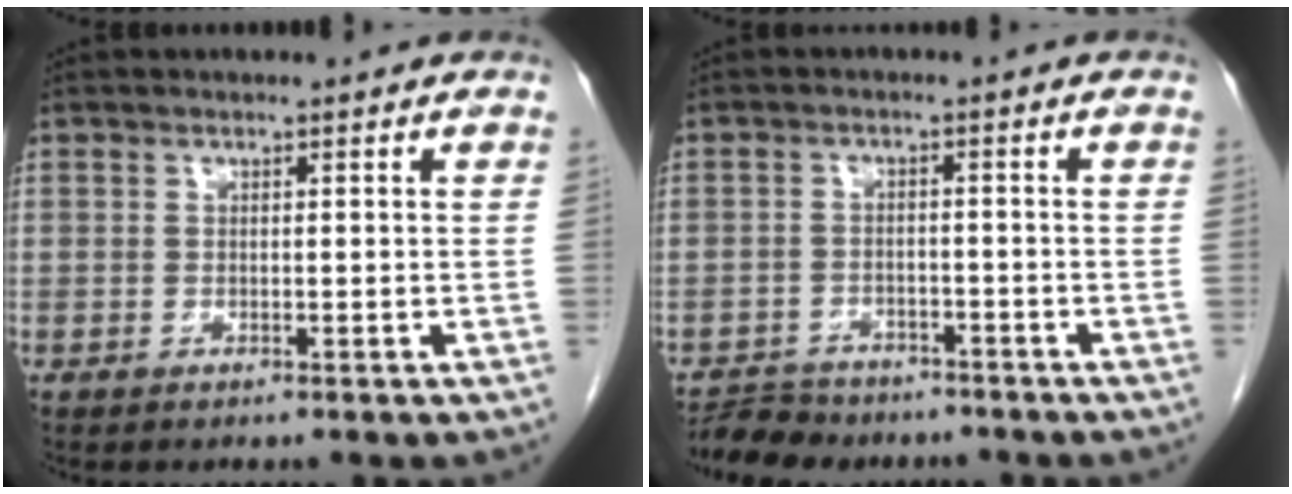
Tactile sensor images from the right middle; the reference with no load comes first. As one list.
[{"total": 6.3, "force": [-5.5, 2.8, 1.0], "torque": [-0.017, -0.003, -0.086]}]